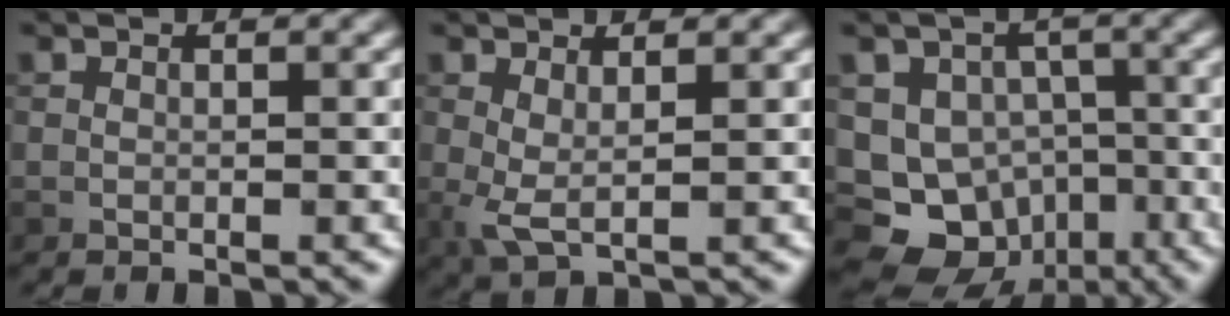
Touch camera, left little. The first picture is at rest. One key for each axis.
{"total": 2.1, "fx": 0.6, "fy": 0.5, "fz": 2.0, "tx": -0.048, "ty": -0.007, "tz": 0.013}
{"total": 10.5, "fx": -4.8, "fy": 8.7, "fz": 3.5, "tx": -0.056, "ty": -0.020, "tz": -0.082}